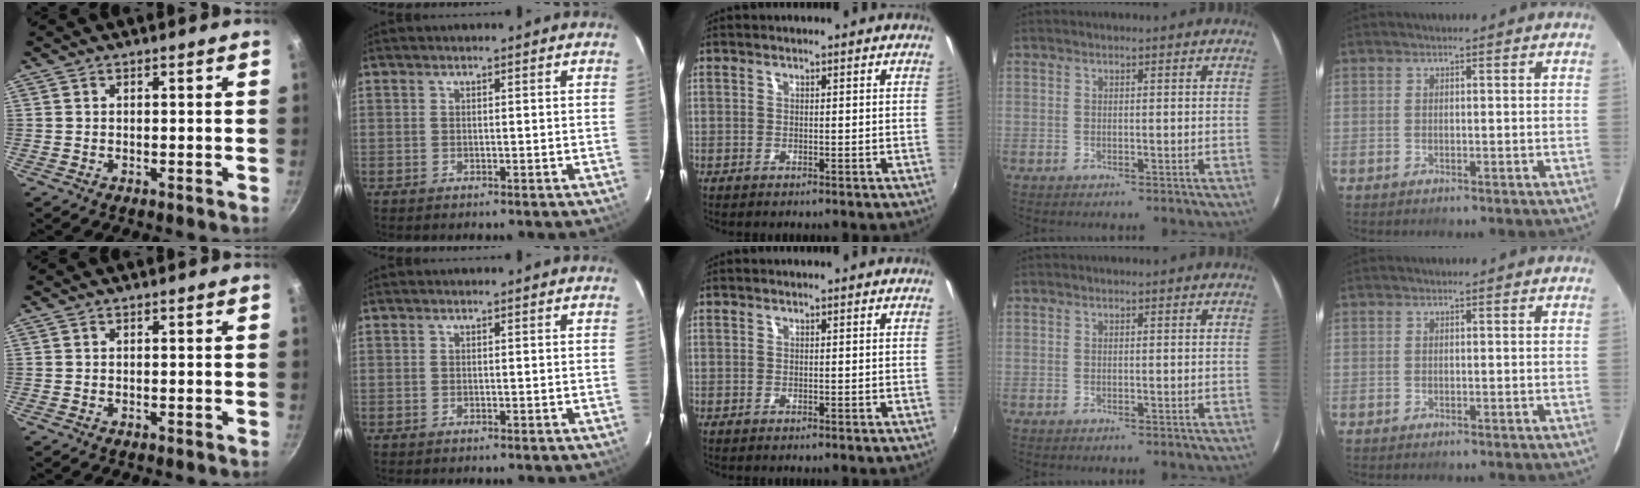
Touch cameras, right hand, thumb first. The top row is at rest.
{}